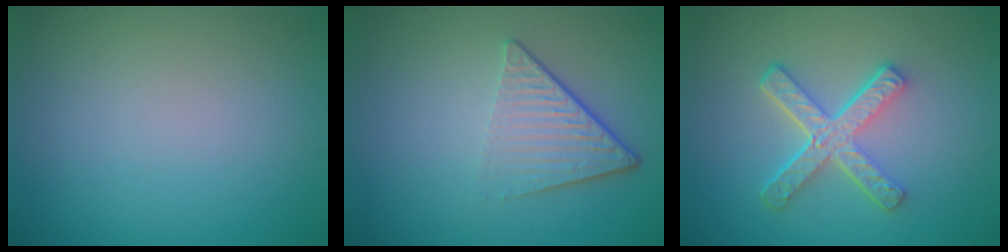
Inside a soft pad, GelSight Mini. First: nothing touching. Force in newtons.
{"total": 4.6, "press": 2.9, "slide": 3.5}
{"total": 4.9, "press": 3.5, "slide": 3.4}